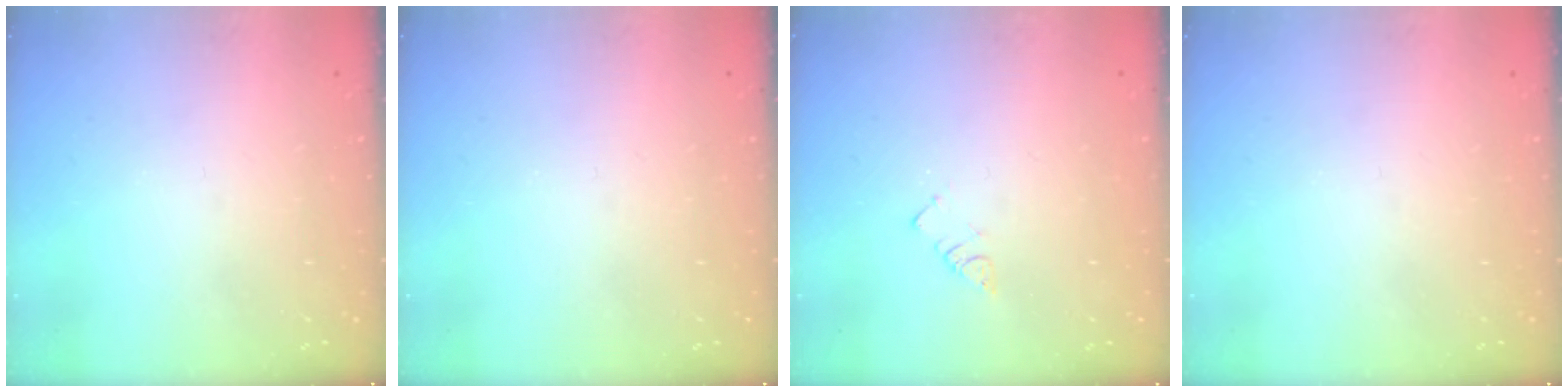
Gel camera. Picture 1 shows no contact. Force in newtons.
{"total": 0.0}
{"total": 2.3, "press": 2.3, "slide": 0.4}
{"total": 0.0}